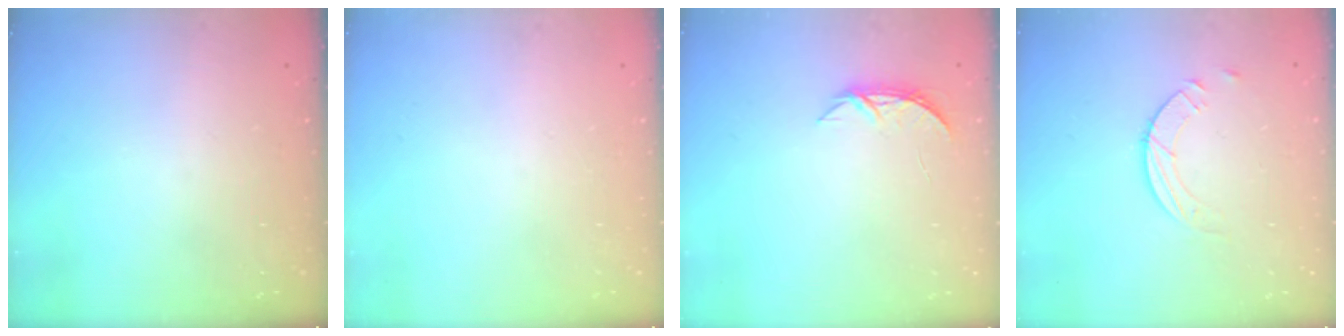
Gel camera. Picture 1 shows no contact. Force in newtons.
{"total": 0.0}
{"total": 4.2, "press": 4.2, "slide": 0.5}
{"total": 6.0, "press": 6.0, "slide": 0.6}